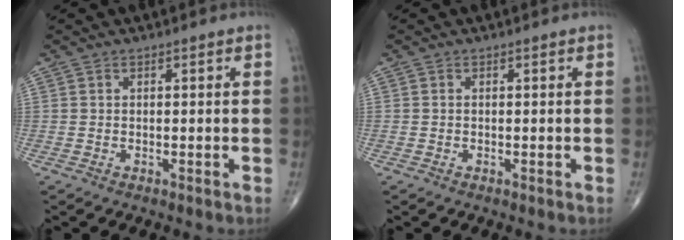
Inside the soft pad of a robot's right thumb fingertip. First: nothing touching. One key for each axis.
{"total": 0.0}